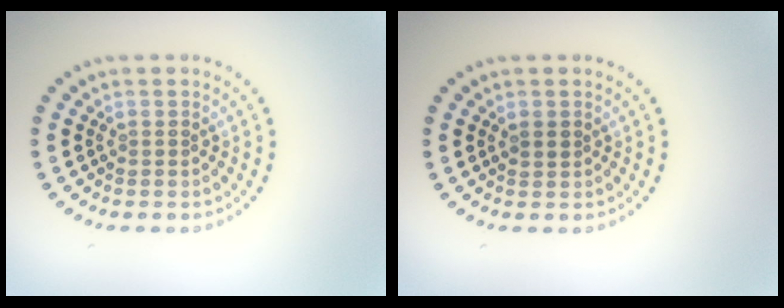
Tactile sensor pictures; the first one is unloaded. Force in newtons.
{"total": 1.0, "press": 0.9, "slide": 0.4}